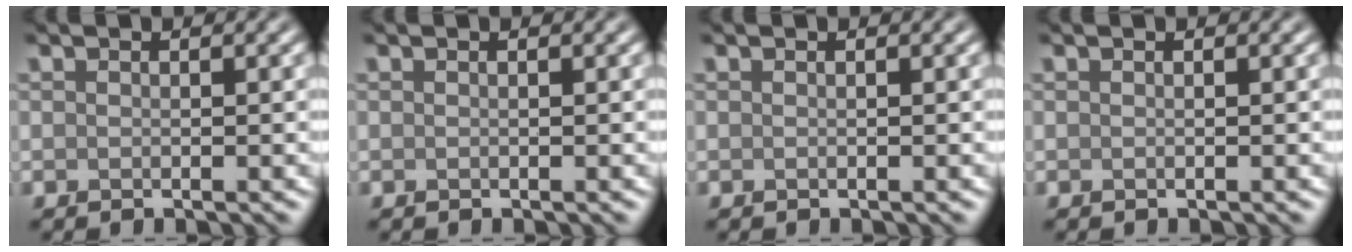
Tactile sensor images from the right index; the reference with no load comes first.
{"total": 0.0}
{"total": 0.0}
{"total": 0.0}